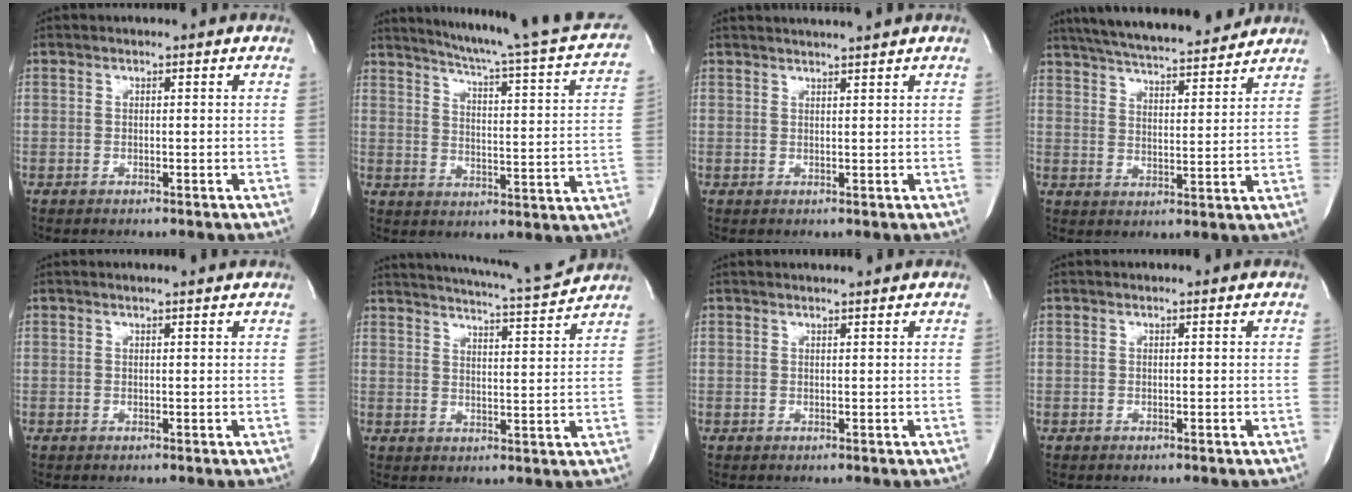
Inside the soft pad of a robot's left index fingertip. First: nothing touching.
{"total": 24.5, "force": [21.6, 0.8, 11.5], "torque": [-0.169, -0.064, 0.261]}
{"total": 3.8, "force": [3.4, -1.1, 1.1], "torque": [-0.013, 0.006, 0.046]}
{"total": 17.5, "force": [15.8, 2.2, 7.2], "torque": [-0.127, 0.017, 0.235]}
{"total": 1.5, "force": [1.3, -0.3, 0.7], "torque": [-0.012, 0.004, 0.016]}
{"total": 12.0, "force": [11.5, -1.0, 3.4], "torque": [-0.064, -0.030, 0.156]}
{"total": 1.7, "force": [1.6, -0.4, 0.5], "torque": [-0.005, 0.003, 0.022]}
{"total": 0.0}